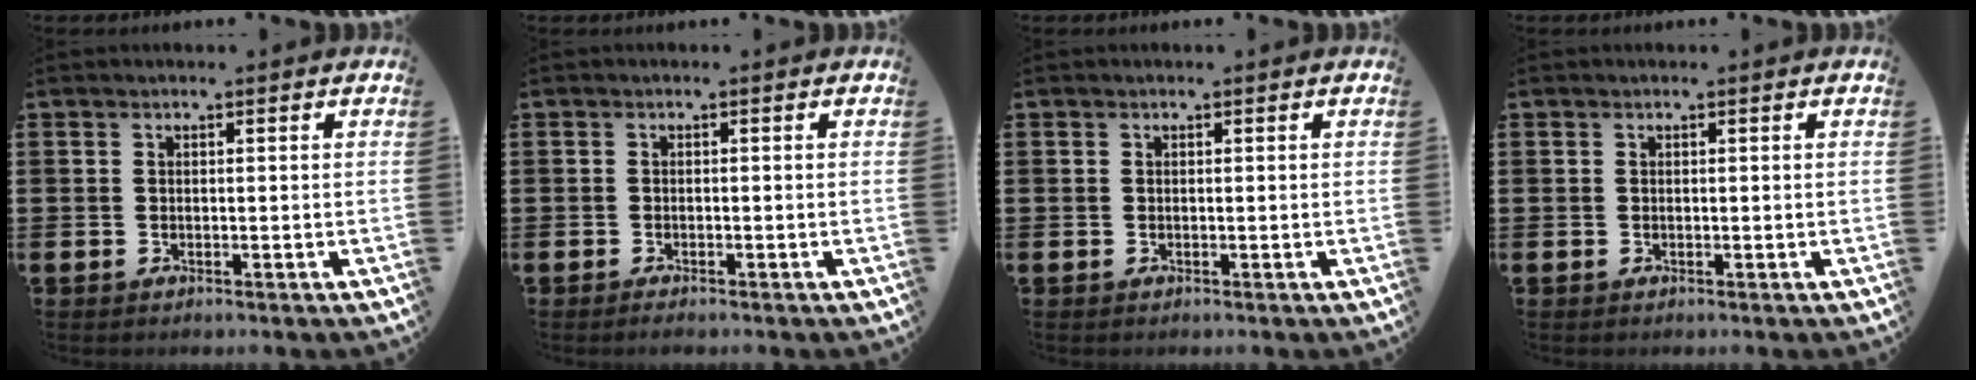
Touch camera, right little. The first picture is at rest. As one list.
[{"total": 0.0}, {"total": 0.0}, {"total": 0.0}]